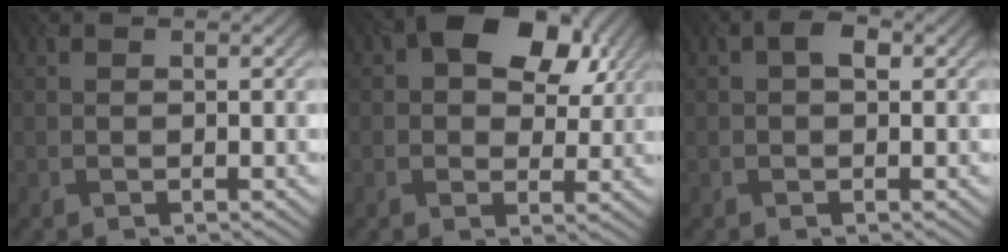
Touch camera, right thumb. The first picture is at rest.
{"total": 10.8, "force": [4.2, 6.7, 7.4], "torque": [-0.115, 0.014, 0.065]}
{"total": 1.0, "force": [0.1, 0.5, 0.8], "torque": [-0.019, 0.007, 0.003]}